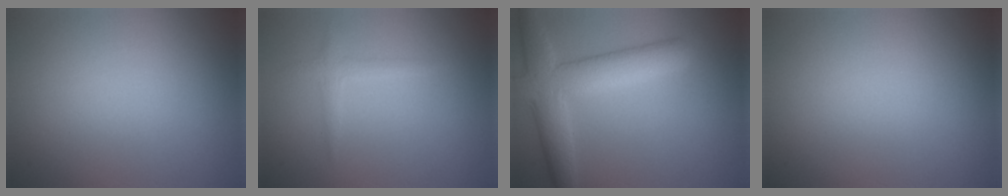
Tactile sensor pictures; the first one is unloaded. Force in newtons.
{"total": 1.3, "press": 1.3, "slide": 0.0}
{"total": 6.2, "press": 6.2, "slide": 0.3}
{"total": 0.0}